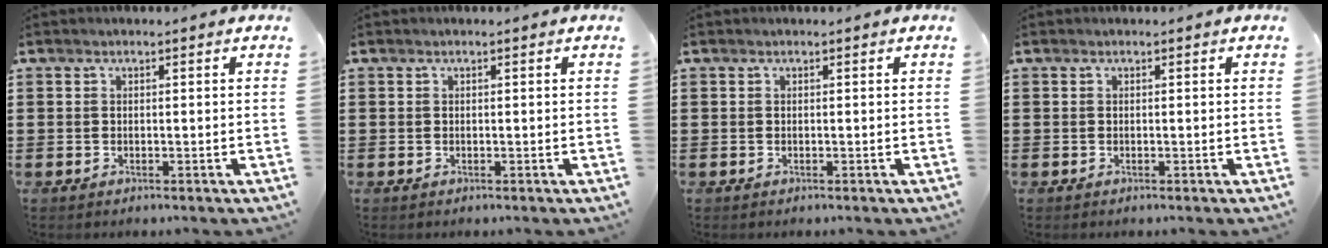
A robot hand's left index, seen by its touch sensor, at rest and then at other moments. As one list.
[{"total": 0.0}, {"total": 0.0}, {"total": 0.0}]